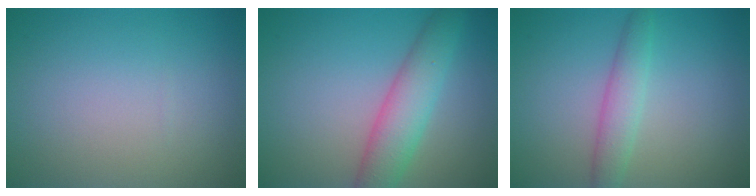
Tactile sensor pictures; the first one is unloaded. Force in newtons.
{"total": 4.8, "press": 4.8, "slide": 0.2}
{"total": 2.6, "press": 2.6, "slide": 0.0}